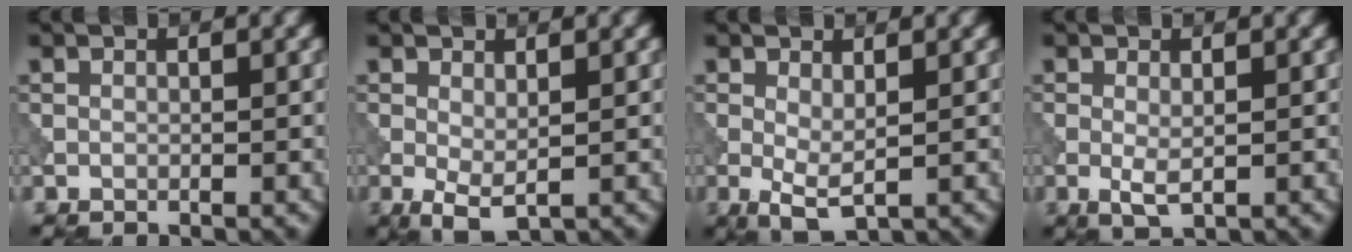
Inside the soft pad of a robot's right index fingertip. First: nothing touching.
{"total": 2.3, "force": [-0.2, 0.9, 2.1], "torque": [-0.047, -0.008, -0.002]}
{"total": 2.6, "force": [-0.1, 0.9, 2.4], "torque": [-0.052, -0.008, -0.002]}
{"total": 1.9, "force": [-0.2, 0.6, 1.7], "torque": [-0.035, -0.005, -0.003]}